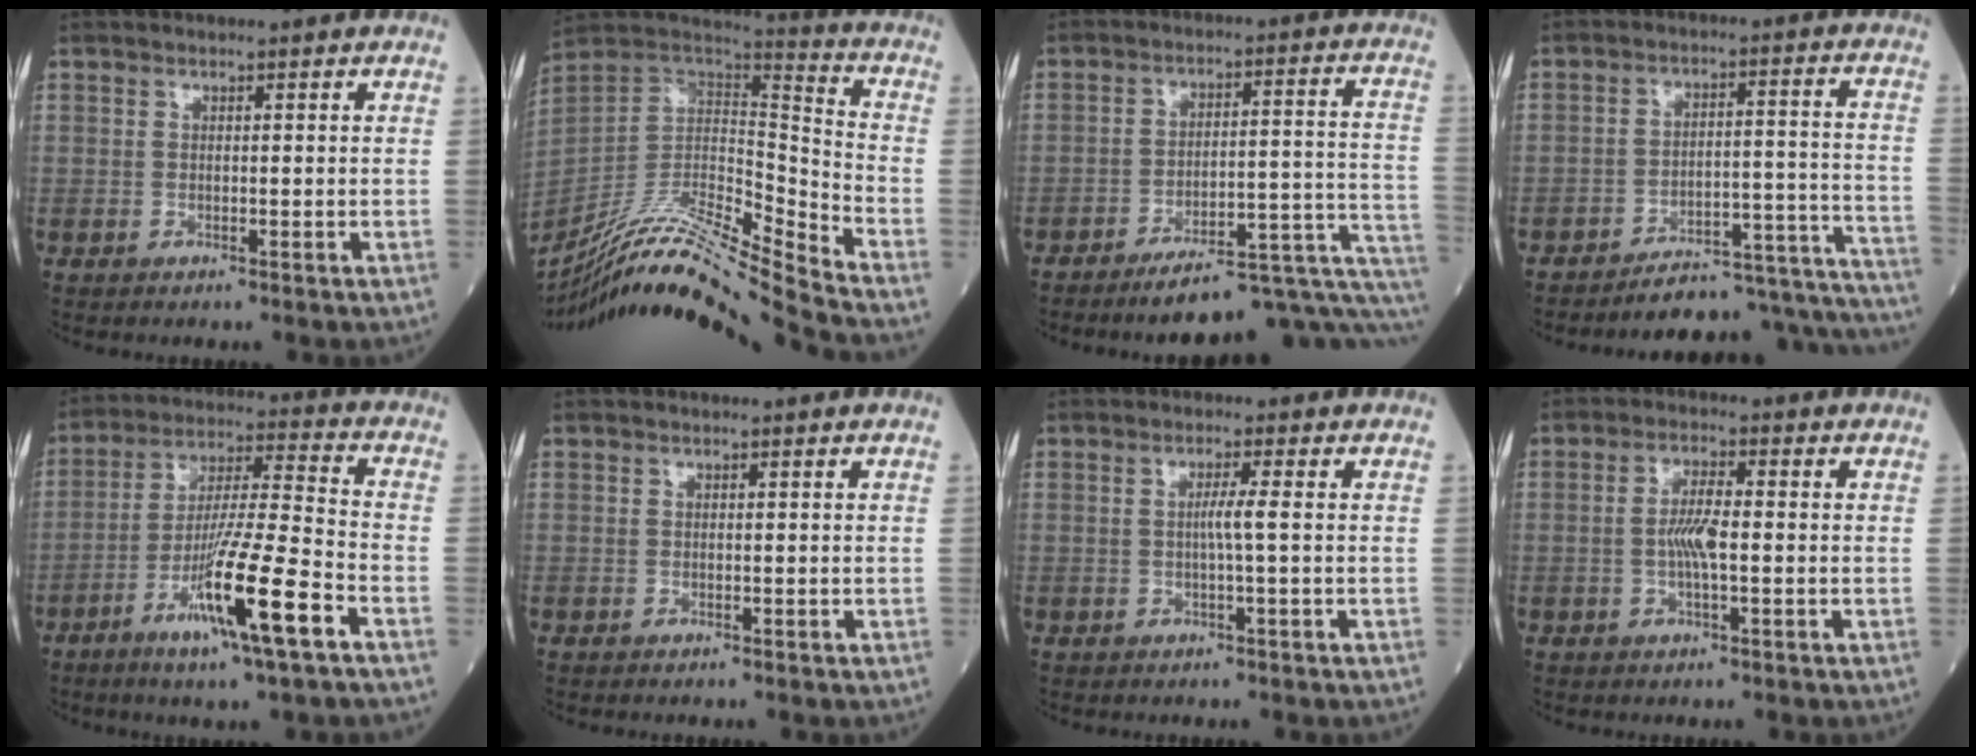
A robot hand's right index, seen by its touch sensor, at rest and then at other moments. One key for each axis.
{"total": 22.0, "fx": -19.7, "fy": -1.5, "fz": 9.8, "tx": -0.202, "ty": -0.006, "tz": -0.347}
{"total": 16.2, "fx": -13.2, "fy": 0.9, "fz": 9.3, "tx": -0.055, "ty": 0.043, "tz": -0.183}
{"total": 18.7, "fx": -18.4, "fy": 1.2, "fz": 3.1, "tx": 0.020, "ty": 0.042, "tz": -0.241}
{"total": 14.2, "fx": -6.9, "fy": -0.2, "fz": 12.5, "tx": -0.230, "ty": -0.018, "tz": -0.122}
{"total": 0.0}
{"total": 2.3, "fx": -0.1, "fy": -0.5, "fz": 2.2, "tx": -0.042, "ty": -0.001, "tz": -0.004}
{"total": 4.3, "fx": -0.4, "fy": 0.7, "fz": 4.2, "tx": -0.089, "ty": 0.004, "tz": -0.007}